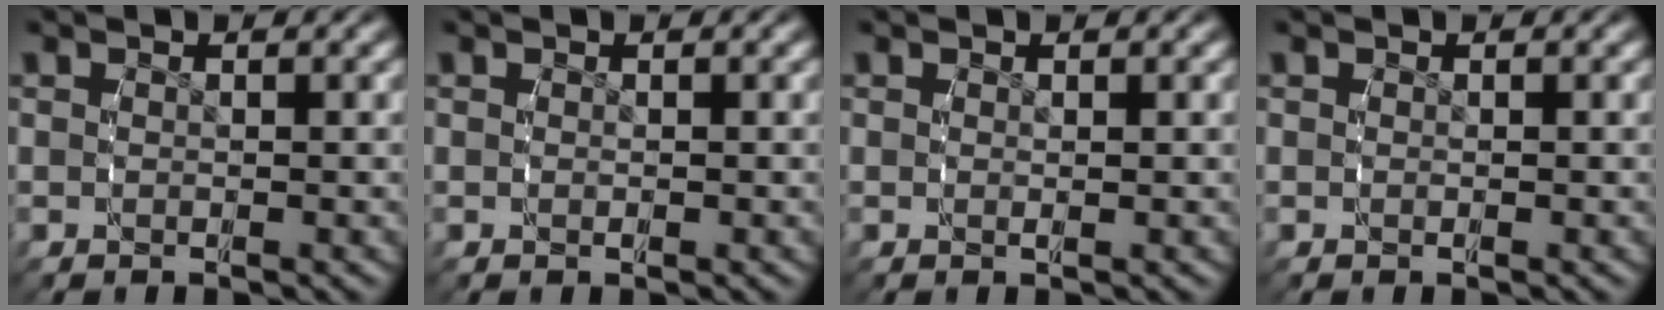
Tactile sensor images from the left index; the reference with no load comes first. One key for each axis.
{"total": 0.0}
{"total": 0.0}
{"total": 0.0}